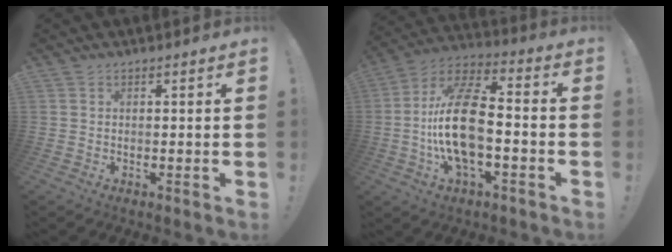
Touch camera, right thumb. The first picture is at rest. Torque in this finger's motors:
{"motor_torque": [2.24, 2.77, 0.27, 0.01, 0.27]}